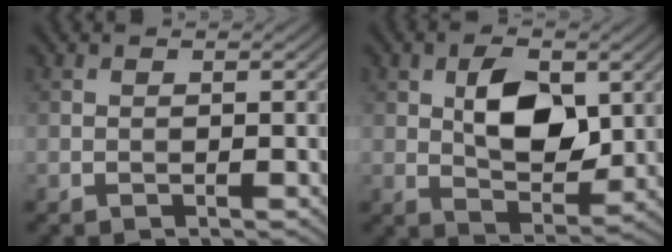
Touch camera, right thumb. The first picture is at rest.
{"total": 8.1, "force": [1.8, 4.6, 6.4], "torque": [-0.108, -0.001, 0.034]}